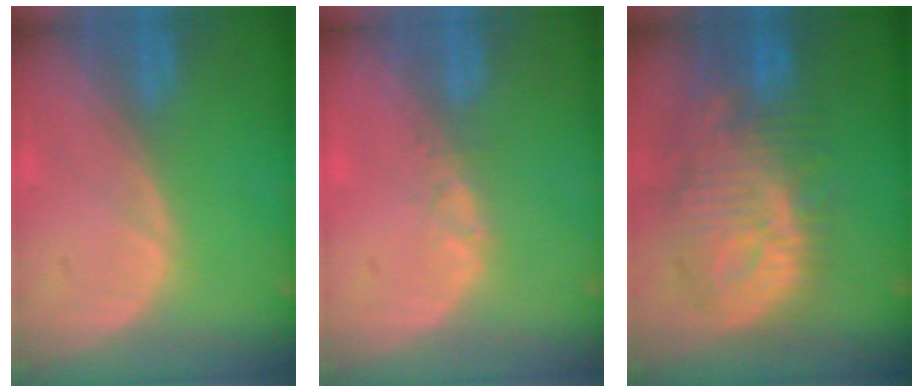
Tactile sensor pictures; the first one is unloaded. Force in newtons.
{"total": 1.3, "press": 1.0, "slide": 0.8}
{"total": 12.2, "press": 10.9, "slide": 5.4}